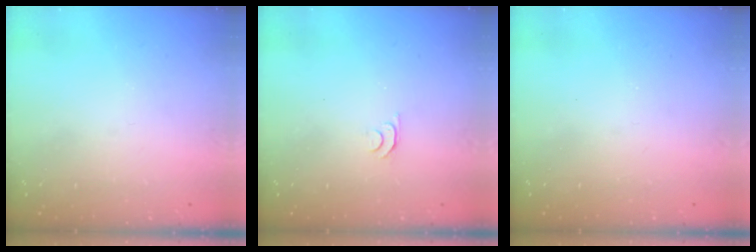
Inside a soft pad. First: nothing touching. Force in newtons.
{"total": 4.6, "press": 4.5, "slide": 0.7}
{"total": 2.5, "press": 2.4, "slide": 0.4}